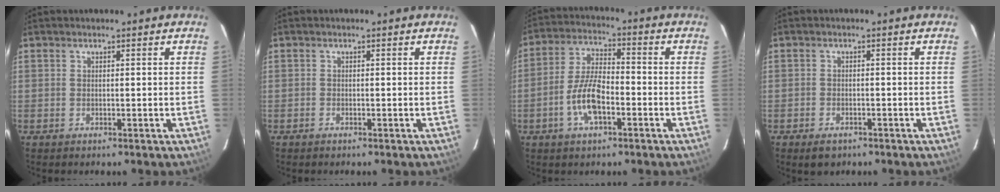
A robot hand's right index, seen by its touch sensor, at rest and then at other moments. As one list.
[{"total": 0.5, "force": [-0.5, 0.2, 0.0], "torque": [-0.001, 0.001, -0.010]}, {"total": 9.2, "force": [-3.6, 3.6, 7.7], "torque": [-0.160, 0.007, -0.068]}, {"total": 3.2, "force": [-2.1, 1.9, 1.3], "torque": [-0.031, -0.004, -0.031]}]